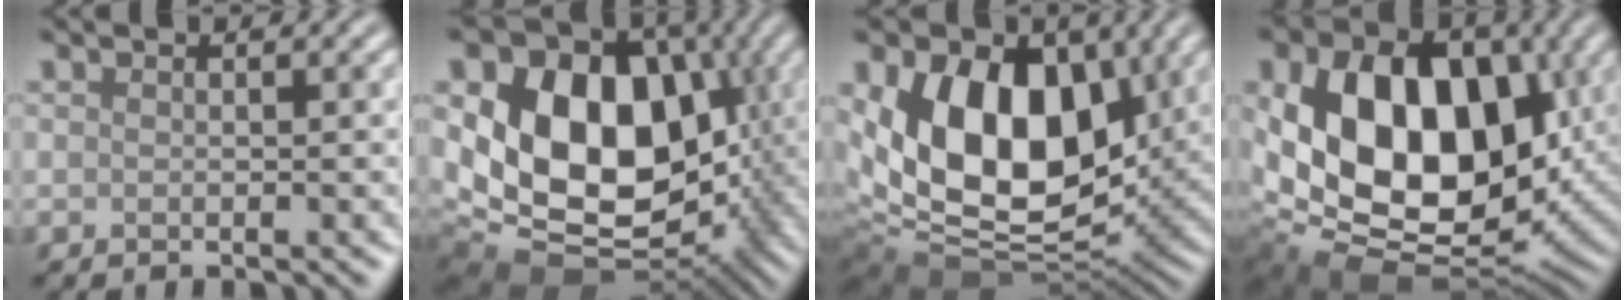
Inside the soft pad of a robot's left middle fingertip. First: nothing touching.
{"total": 17.3, "force": [1.1, 12.8, 11.6], "torque": [-0.188, -0.020, 0.026]}
{"total": 14.6, "force": [2.6, 9.5, 10.8], "torque": [-0.190, -0.011, 0.042]}
{"total": 15.3, "force": [1.6, 10.6, 10.9], "torque": [-0.177, -0.005, 0.024]}